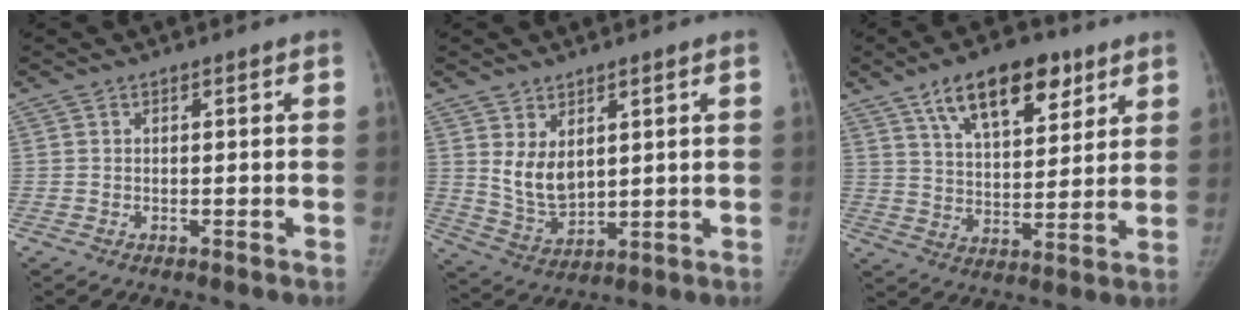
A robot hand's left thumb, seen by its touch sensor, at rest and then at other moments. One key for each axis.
{"total": 7.1, "fx": 2.6, "fy": 4.3, "fz": 5.1, "tx": -0.075, "ty": -0.026, "tz": 0.067}
{"total": 15.5, "fx": 9.0, "fy": 7.2, "fz": 10.3, "tx": -0.126, "ty": -0.035, "tz": 0.151}